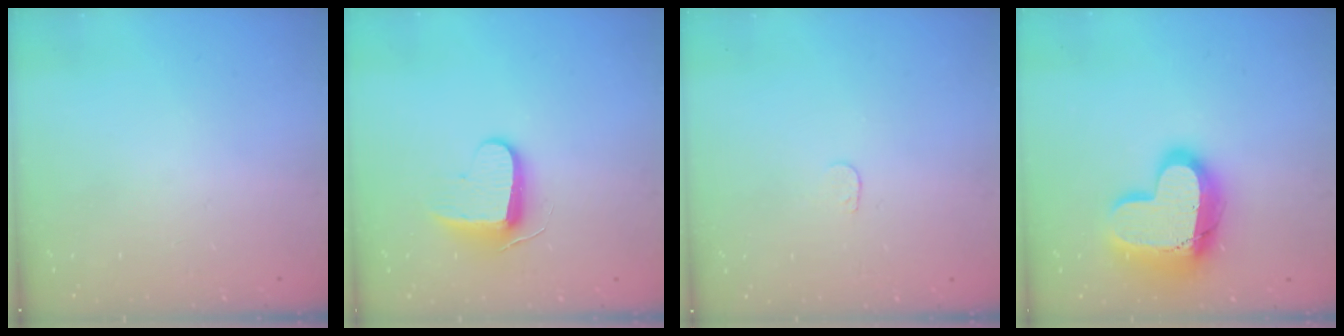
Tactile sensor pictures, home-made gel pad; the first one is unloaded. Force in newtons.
{"total": 8.7, "press": 8.7, "slide": 0.6}
{"total": 3.2, "press": 3.2, "slide": 0.3}
{"total": 23.1, "press": 23.0, "slide": 1.7}